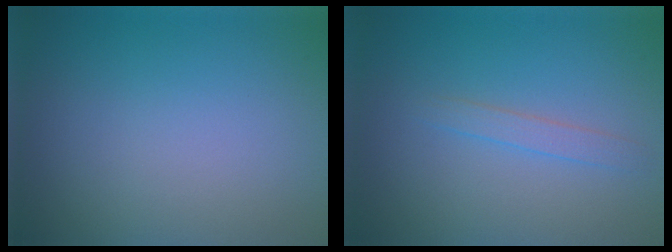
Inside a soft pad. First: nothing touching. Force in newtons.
{"total": 1.3, "press": 1.3, "slide": 0.1}